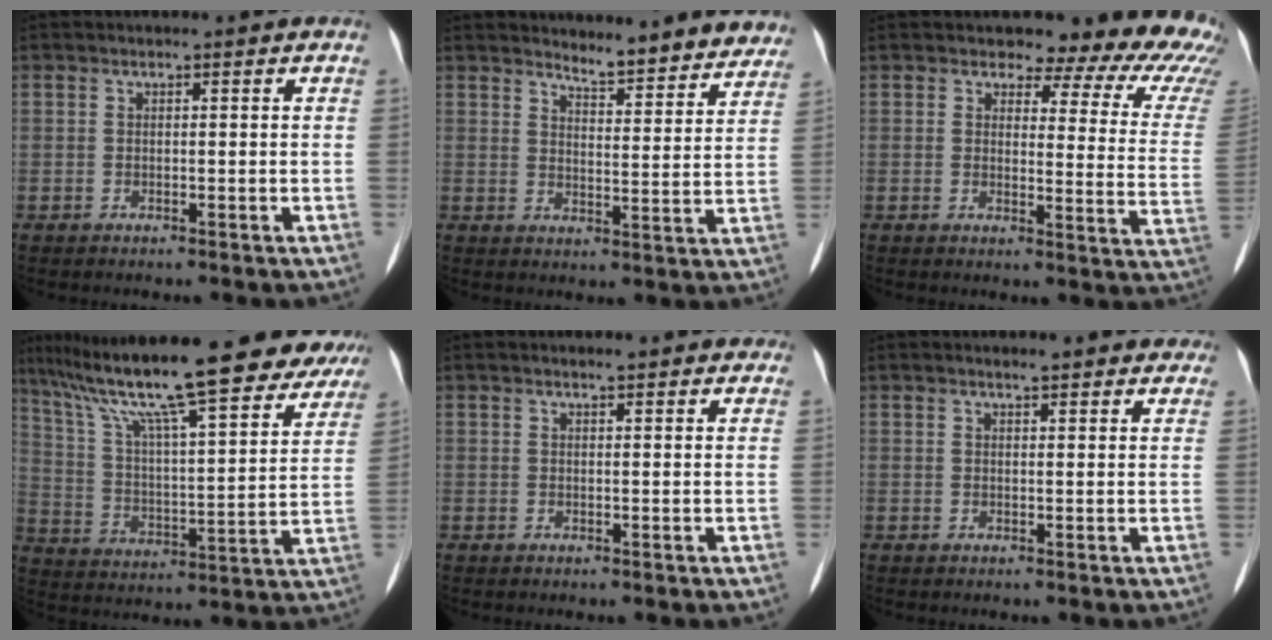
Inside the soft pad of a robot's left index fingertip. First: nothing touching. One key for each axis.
{"total": 11.0, "fx": 10.6, "fy": 1.8, "fz": 2.1, "tx": -0.011, "ty": -0.018, "tz": 0.118}
{"total": 16.1, "fx": 14.7, "fy": 4.6, "fz": 4.9, "tx": -0.023, "ty": -0.082, "tz": 0.129}
{"total": 29.3, "fx": 24.6, "fy": 4.3, "fz": 15.3, "tx": -0.253, "ty": -0.007, "tz": 0.345}
{"total": 3.2, "fx": 2.8, "fy": 0.8, "fz": 1.4, "tx": -0.015, "ty": 0.018, "tz": 0.030}
{"total": 4.9, "fx": 4.3, "fy": 1.2, "fz": 1.9, "tx": -0.018, "ty": 0.015, "tz": 0.045}